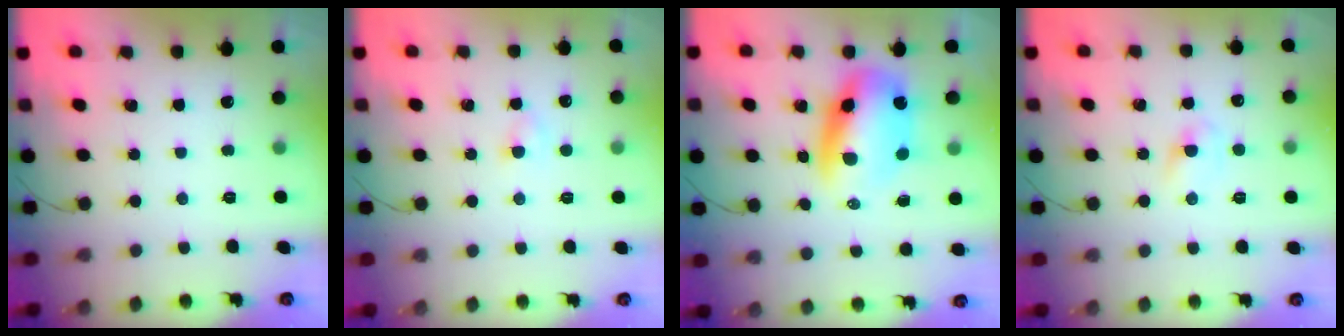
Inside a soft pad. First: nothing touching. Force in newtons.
{"total": 2.3, "press": 2.1, "slide": 1.0}
{"total": 11.3, "press": 10.9, "slide": 2.8}
{"total": 3.0, "press": 2.7, "slide": 1.2}